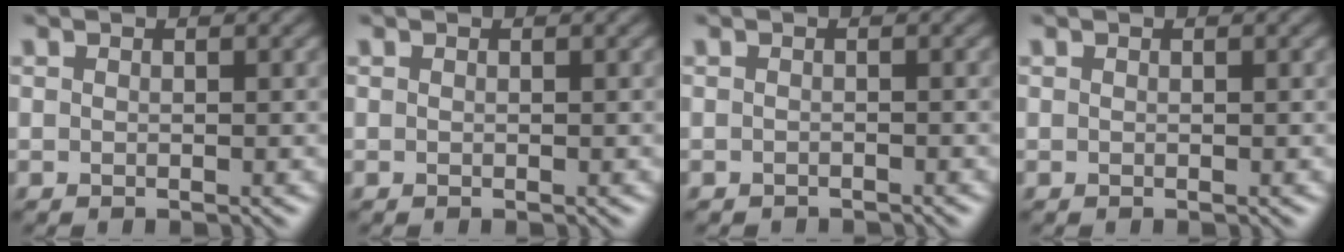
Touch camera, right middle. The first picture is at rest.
{"total": 0.0}
{"total": 0.9, "force": [-0.9, 0.2, 0.0], "torque": [0.002, -0.006, -0.016]}
{"total": 0.0}